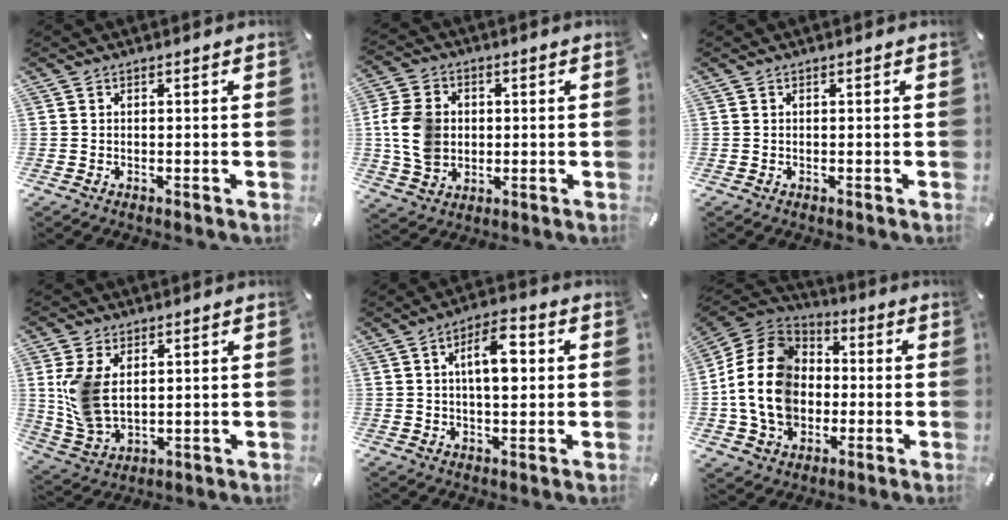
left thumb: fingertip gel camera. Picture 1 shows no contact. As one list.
[{"total": 11.0, "force": [0.3, 9.3, 5.9], "torque": [-0.138, 0.012, 0.008]}, {"total": 0.0}, {"total": 10.1, "force": [2.6, 7.1, 6.8], "torque": [-0.168, -0.002, 0.050]}, {"total": 9.5, "force": [1.8, 4.3, 8.3], "torque": [-0.135, -0.002, 0.023]}, {"total": 17.8, "force": [-2.5, 14.9, 9.4], "torque": [-0.221, 0.020, -0.048]}]